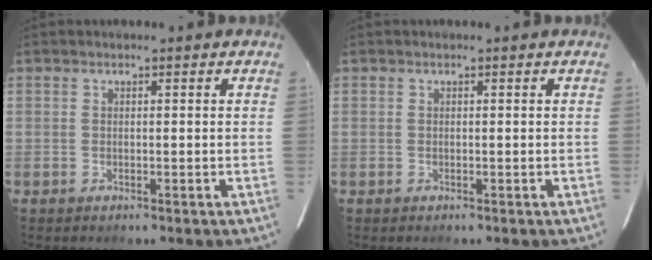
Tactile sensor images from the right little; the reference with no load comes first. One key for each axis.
{"total": 0.0}